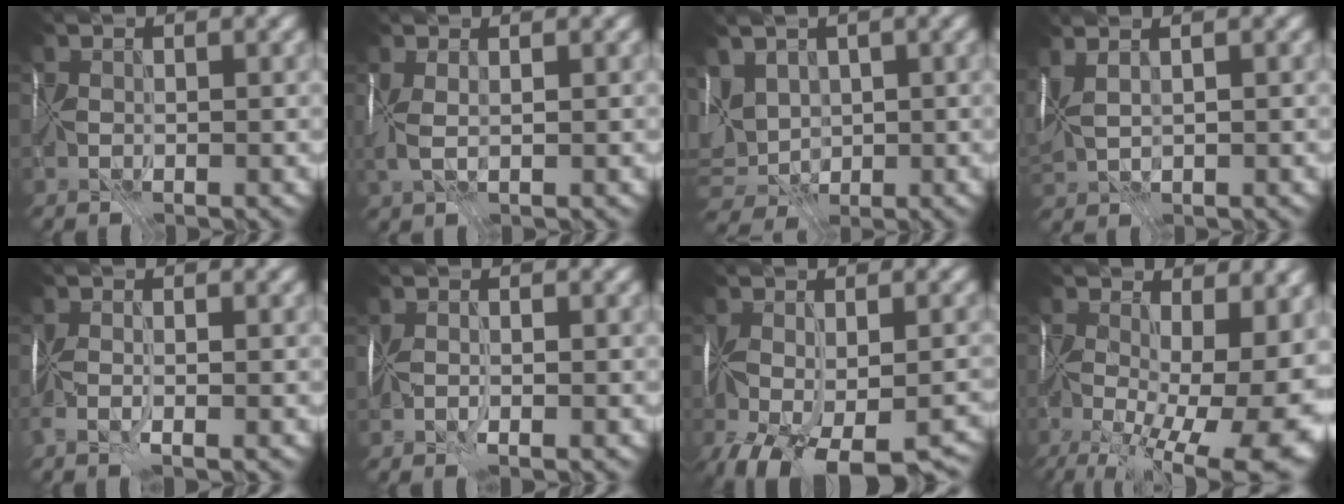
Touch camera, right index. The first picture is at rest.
{"total": 2.1, "force": [0.7, 0.8, 1.8], "torque": [-0.049, 0.008, 0.008]}
{"total": 6.4, "force": [1.5, 4.8, 3.9], "torque": [-0.083, 0.007, 0.030]}
{"total": 4.3, "force": [2.1, 1.9, 3.2], "torque": [-0.077, 0.024, 0.046]}
{"total": 2.8, "force": [-1.4, 0.9, 2.3], "torque": [-0.045, -0.003, -0.033]}
{"total": 2.0, "force": [-0.7, 0.9, 1.6], "torque": [-0.031, -0.003, -0.016]}
{"total": 14.9, "force": [-8.8, 7.8, 9.2], "torque": [-0.170, -0.058, -0.093]}
{"total": 18.1, "force": [-3.8, 8.8, 15.4], "torque": [-0.224, -0.033, -0.015]}